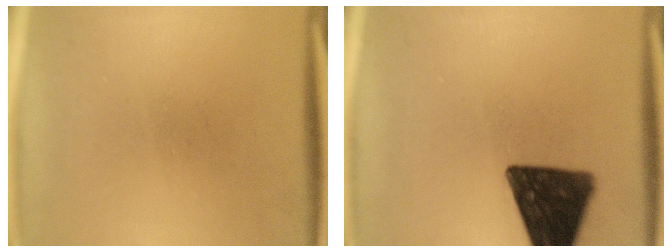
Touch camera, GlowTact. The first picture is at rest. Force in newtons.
{"total": 16.1}